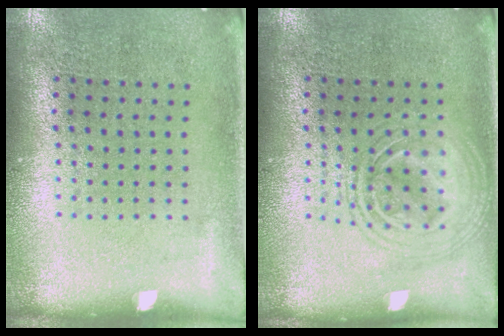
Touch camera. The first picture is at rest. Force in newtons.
{"total": 1.7, "press": 1.7, "slide": 0.3}